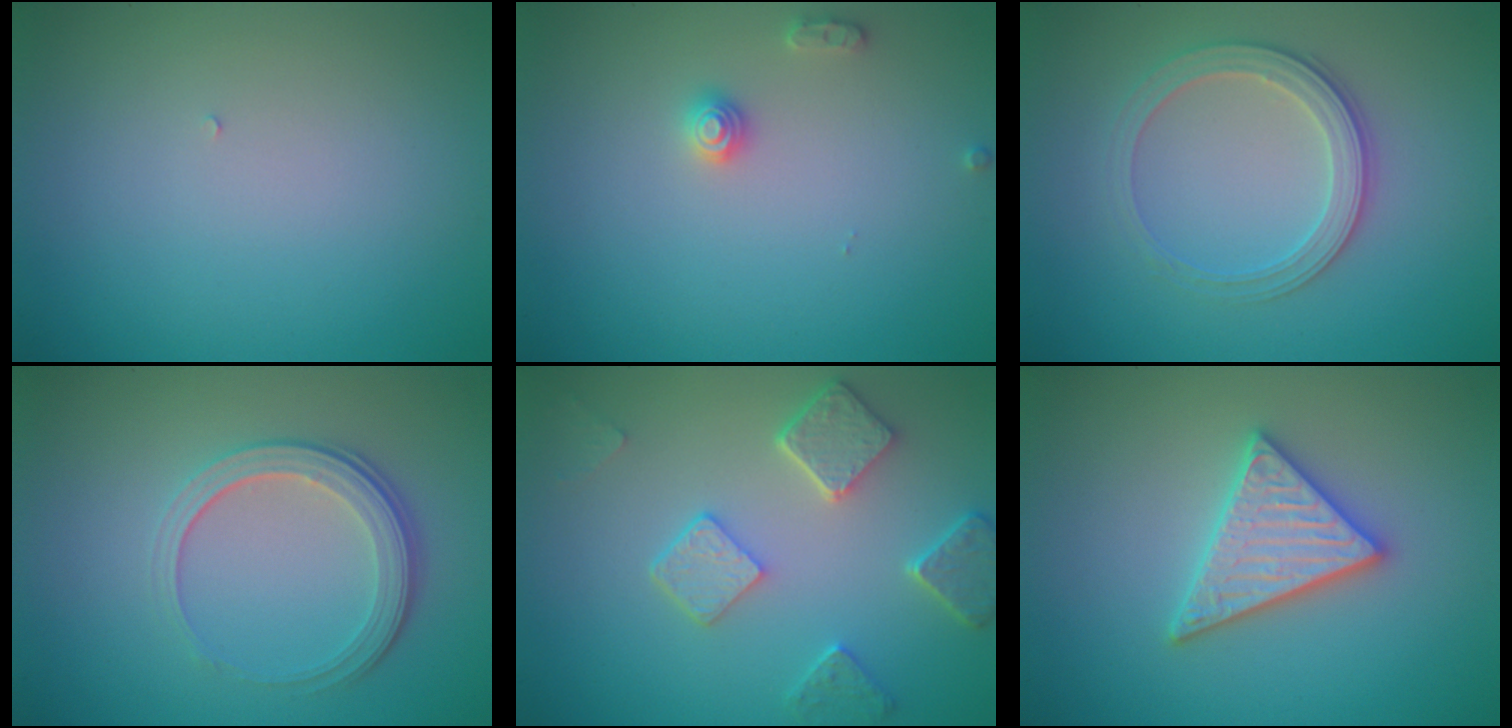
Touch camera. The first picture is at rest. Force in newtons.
{"total": 1.4, "press": 1.4, "slide": 0.1}
{"total": 2.9, "press": 2.8, "slide": 0.7}
{"total": 3.9, "press": 2.8, "slide": 2.8}
{"total": 4.6, "press": 3.6, "slide": 2.8}
{"total": 4.4, "press": 4.4, "slide": 0.4}